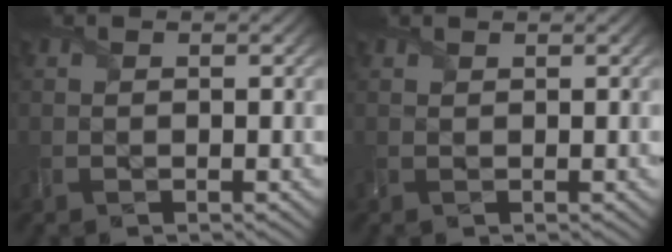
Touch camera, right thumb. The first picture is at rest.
{"total": 0.6, "force": [0.5, 0.2, 0.3], "torque": [-0.014, 0.004, 0.011]}